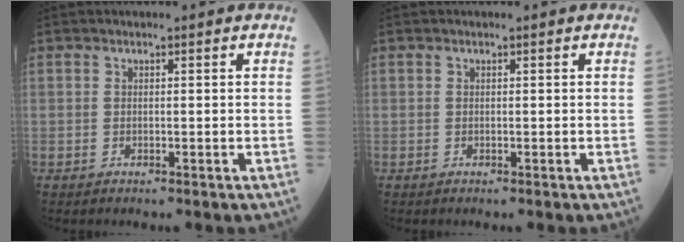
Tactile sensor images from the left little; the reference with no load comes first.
{"total": 0.0}